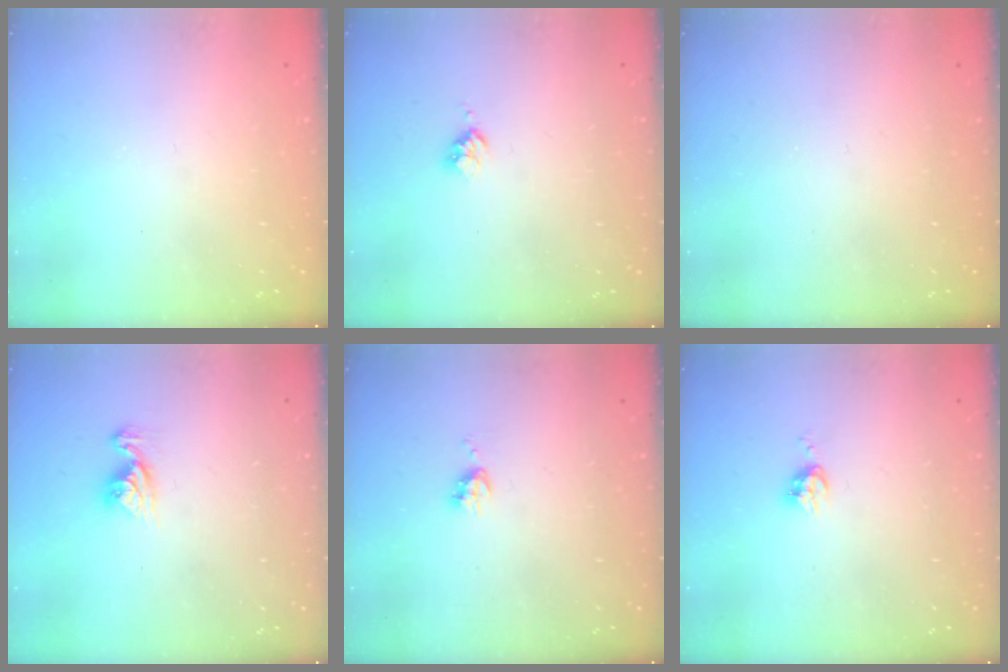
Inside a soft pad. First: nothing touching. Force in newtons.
{"total": 2.5, "press": 2.5, "slide": 0.3}
{"total": 0.0}
{"total": 8.2, "press": 8.2, "slide": 0.8}
{"total": 5.4, "press": 5.3, "slide": 0.7}
{"total": 4.2, "press": 4.1, "slide": 0.6}